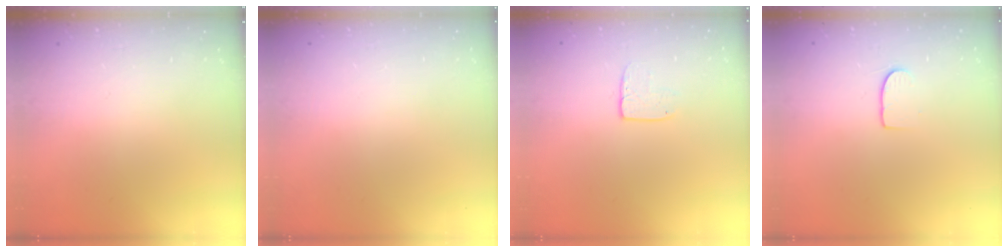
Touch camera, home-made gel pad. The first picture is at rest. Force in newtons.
{"total": 0.0}
{"total": 6.5, "press": 6.5, "slide": 0.4}
{"total": 6.6, "press": 6.6, "slide": 0.7}